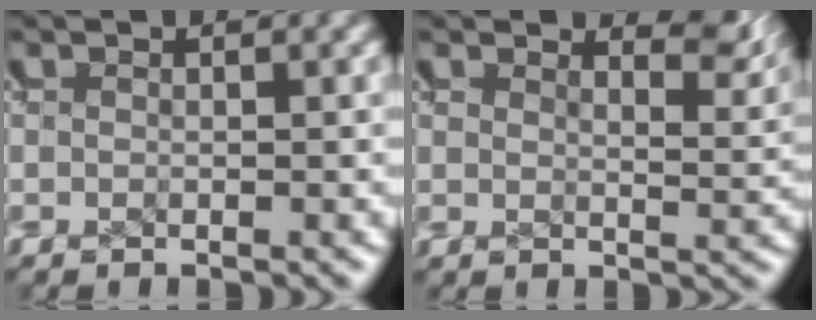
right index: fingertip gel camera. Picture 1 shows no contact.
{"total": 3.7, "force": [3.1, 0.3, 1.9], "torque": [-0.020, 0.000, 0.051]}